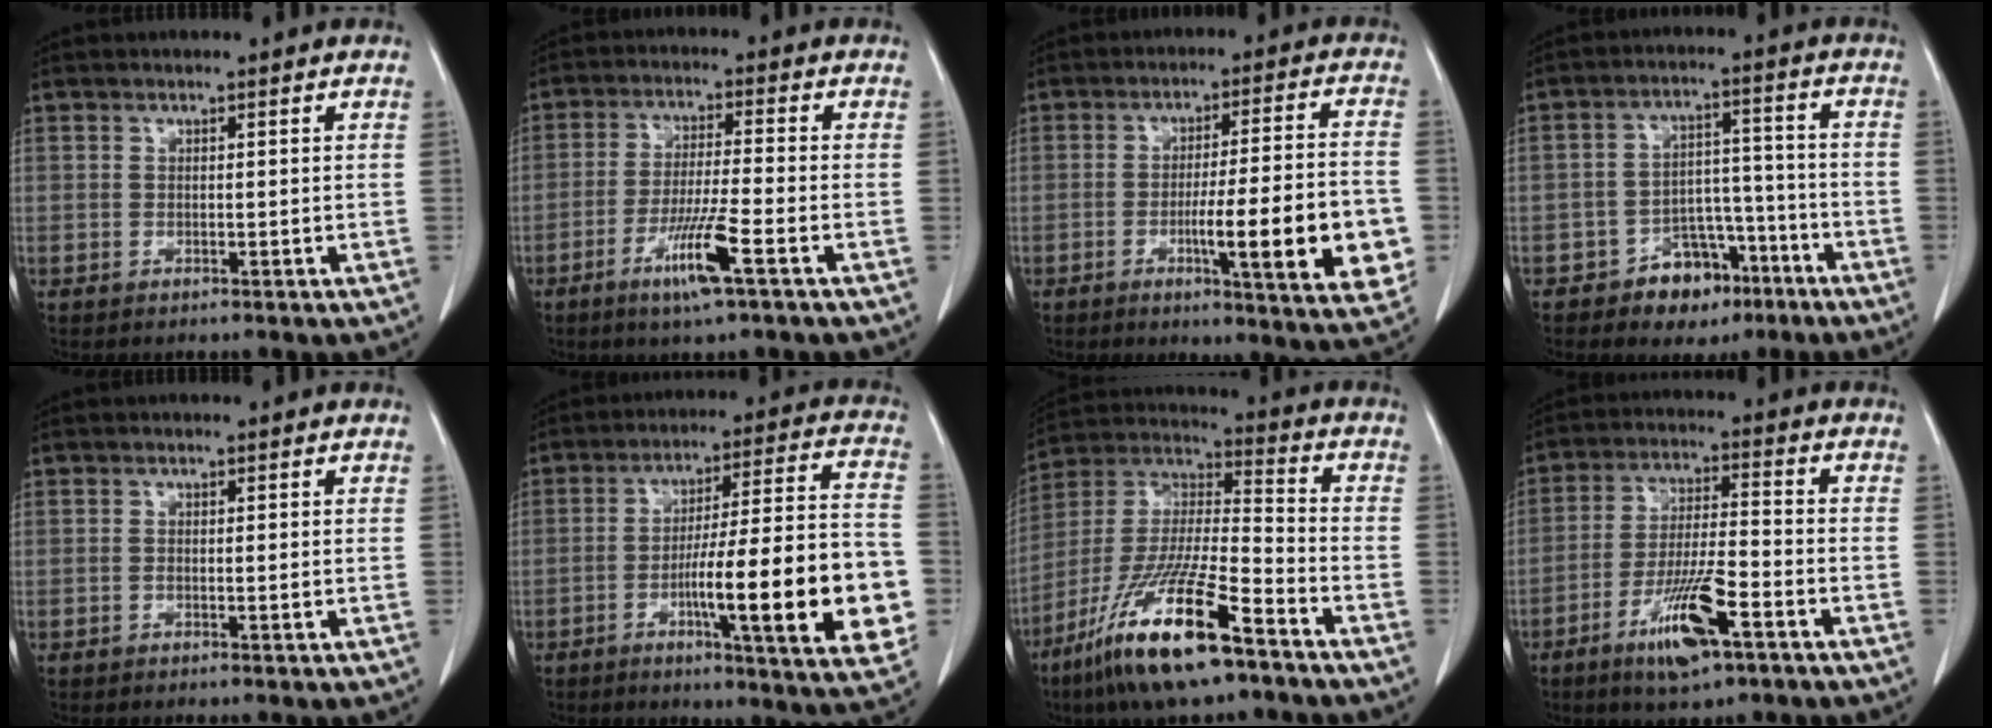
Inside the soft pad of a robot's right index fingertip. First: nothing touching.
{"total": 8.4, "force": [-4.2, -0.2, 7.2], "torque": [-0.140, -0.016, -0.077]}
{"total": 16.2, "force": [-4.3, 1.4, 15.6], "torque": [-0.182, -0.003, -0.054]}
{"total": 8.1, "force": [-5.1, 4.9, 4.0], "torque": [-0.054, 0.025, -0.076]}
{"total": 1.1, "force": [-0.2, 0.2, 1.0], "torque": [-0.017, -0.001, -0.002]}
{"total": 21.6, "force": [-5.5, 1.8, 20.9], "torque": [-0.253, 0.007, -0.074]}
{"total": 19.2, "force": [-11.8, 2.6, 14.9], "torque": [-0.322, -0.042, -0.222]}
{"total": 11.0, "force": [-5.9, 1.9, 9.1], "torque": [-0.175, -0.011, -0.102]}